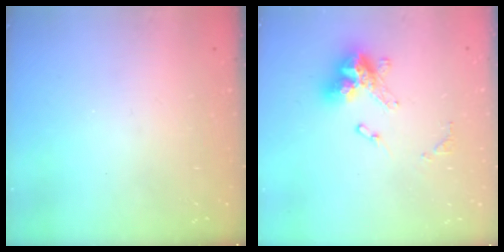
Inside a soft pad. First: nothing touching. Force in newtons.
{"total": 13.4, "press": 13.3, "slide": 1.2}